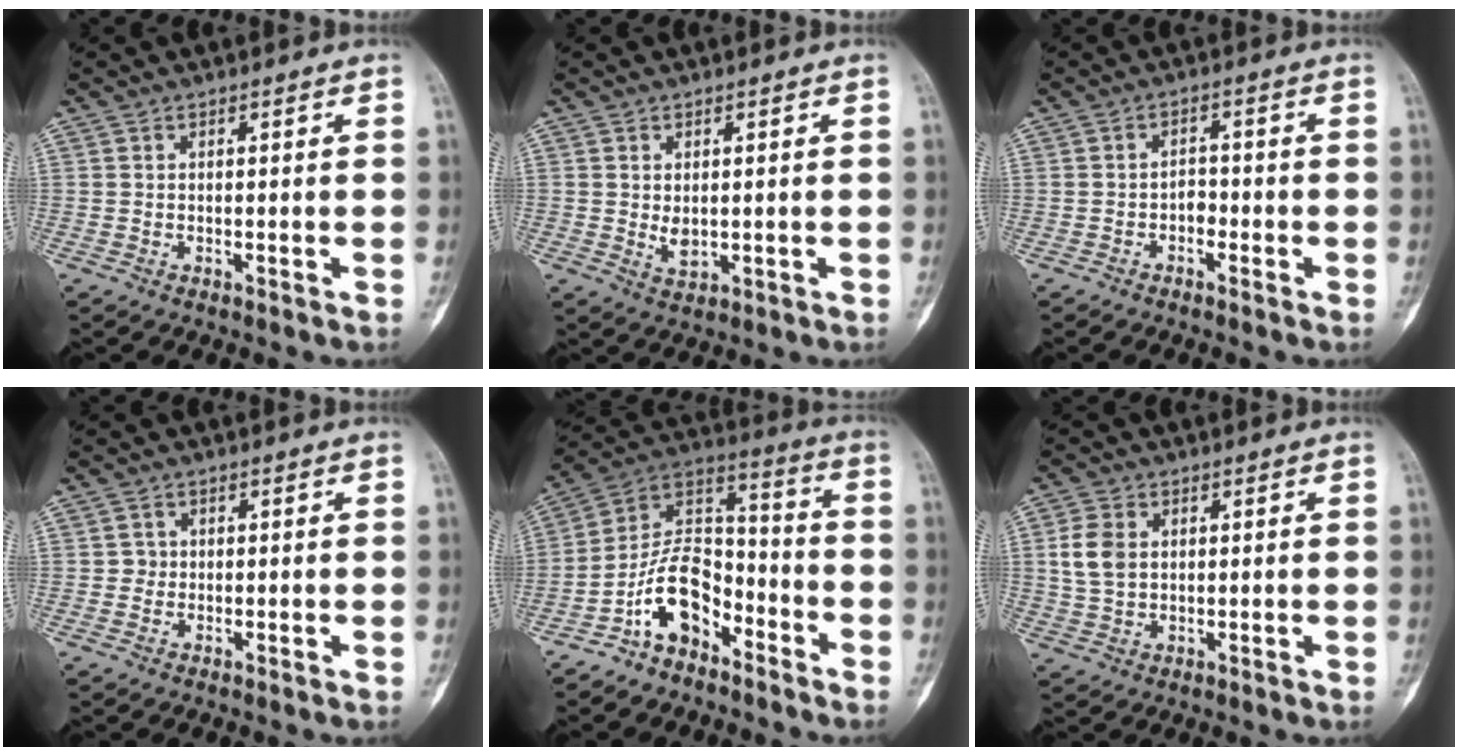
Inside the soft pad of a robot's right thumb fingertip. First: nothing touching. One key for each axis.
{"total": 3.1, "fx": 0.1, "fy": 2.0, "fz": 2.3, "tx": -0.028, "ty": -0.007, "tz": 0.009}
{"total": 2.4, "fx": -1.1, "fy": 1.6, "fz": 1.3, "tx": -0.006, "ty": 0.013, "tz": -0.024}
{"total": 1.5, "fx": -0.1, "fy": 1.4, "fz": 0.2, "tx": 0.007, "ty": 0.006, "tz": -0.005}
{"total": 13.0, "fx": -7.3, "fy": 7.7, "fz": 7.5, "tx": -0.118, "ty": 0.086, "tz": -0.145}
{"total": 6.4, "fx": 1.1, "fy": 4.7, "fz": 4.2, "tx": -0.079, "ty": 0.002, "tz": 0.021}